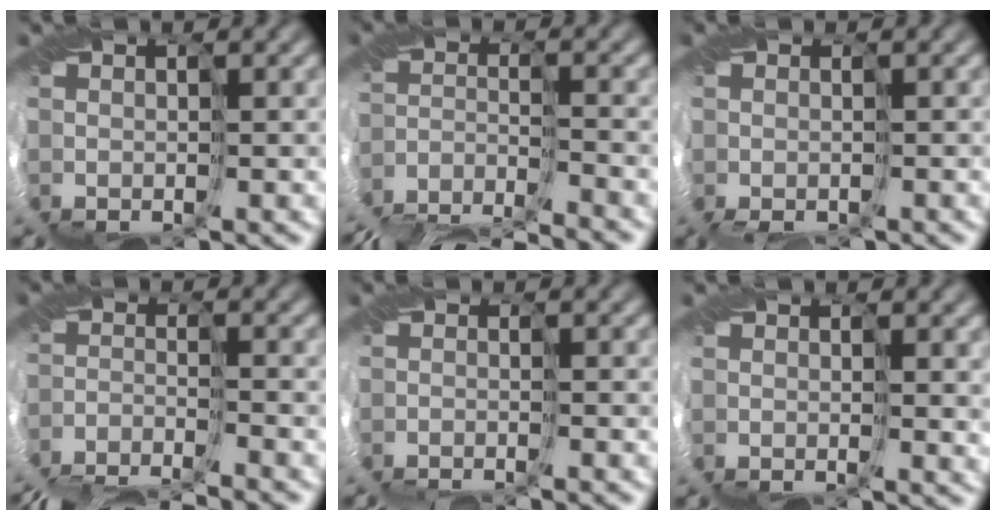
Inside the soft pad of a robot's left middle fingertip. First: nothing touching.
{"total": 12.1, "force": [-12.0, 0.7, 1.4], "torque": [-0.049, -0.040, -0.176]}
{"total": 2.8, "force": [-2.7, -0.1, -0.5], "torque": [-0.002, -0.028, -0.029]}
{"total": 10.9, "force": [-10.8, 0.4, 1.1], "torque": [-0.040, -0.040, -0.160]}
{"total": 4.6, "force": [-4.1, -1.5, -1.5], "torque": [0.002, -0.018, -0.049]}
{"total": 1.9, "force": [0.6, 0.6, 1.7], "torque": [-0.028, 0.001, 0.014]}